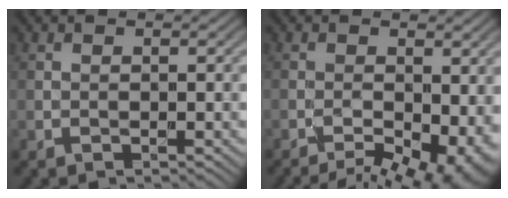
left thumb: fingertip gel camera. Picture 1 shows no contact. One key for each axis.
{"total": 9.5, "fx": -4.0, "fy": 4.2, "fz": 7.6, "tx": -0.108, "ty": -0.026, "tz": -0.048}